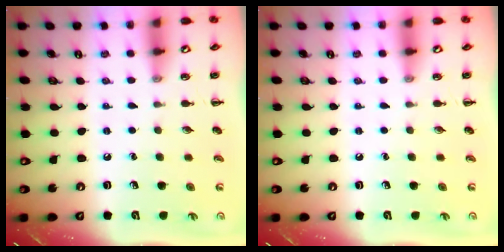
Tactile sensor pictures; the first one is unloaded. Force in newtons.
{"total": 0.0}